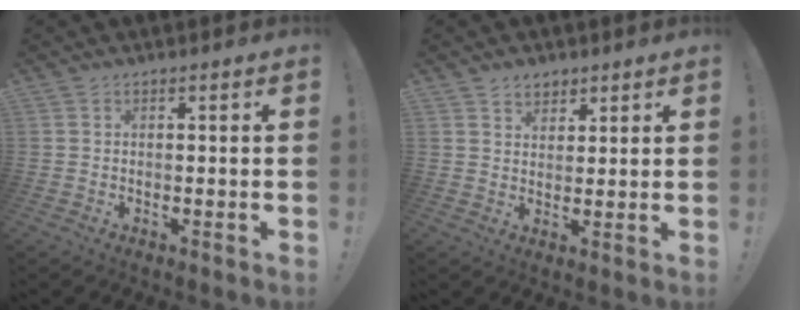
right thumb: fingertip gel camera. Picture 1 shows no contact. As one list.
[{"total": 4.2, "force": [3.1, 2.7, 0.8], "torque": [-0.002, -0.018, 0.054]}]